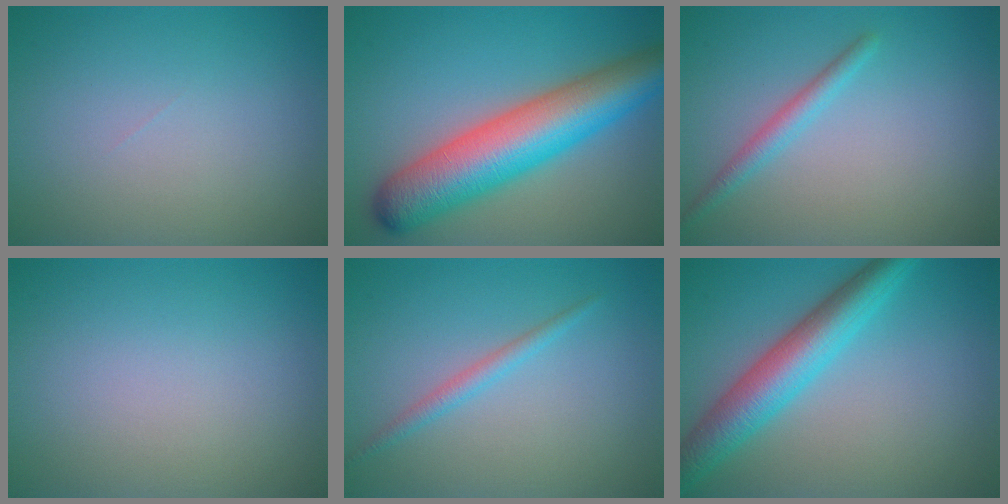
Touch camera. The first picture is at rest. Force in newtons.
{"total": 10.4, "press": 10.4, "slide": 0.2}
{"total": 1.8, "press": 1.8, "slide": 0.0}
{"total": 0.0}
{"total": 1.5, "press": 1.5, "slide": 0.1}
{"total": 6.3, "press": 6.3, "slide": 0.0}